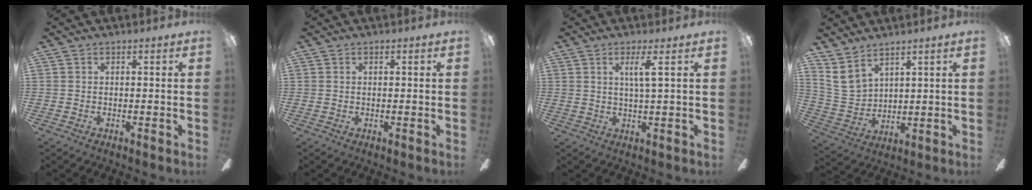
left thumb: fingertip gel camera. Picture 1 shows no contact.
{"total": 0.0}
{"total": 4.0, "force": [1.7, 0.0, 3.6], "torque": [-0.075, -0.001, 0.026]}
{"total": 7.8, "force": [5.7, 4.6, 2.7], "torque": [-0.068, -0.024, 0.114]}